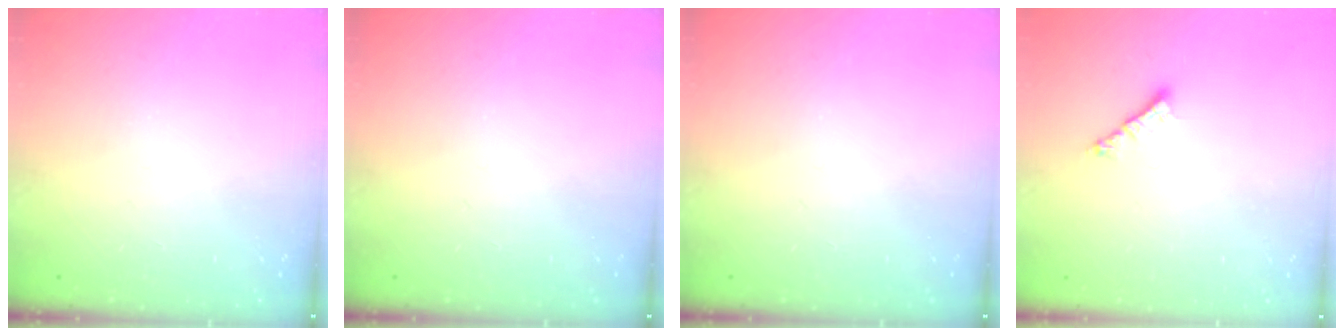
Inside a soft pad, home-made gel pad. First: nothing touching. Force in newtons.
{"total": 0.0}
{"total": 0.0}
{"total": 1.2, "press": 1.2, "slide": 0.3}